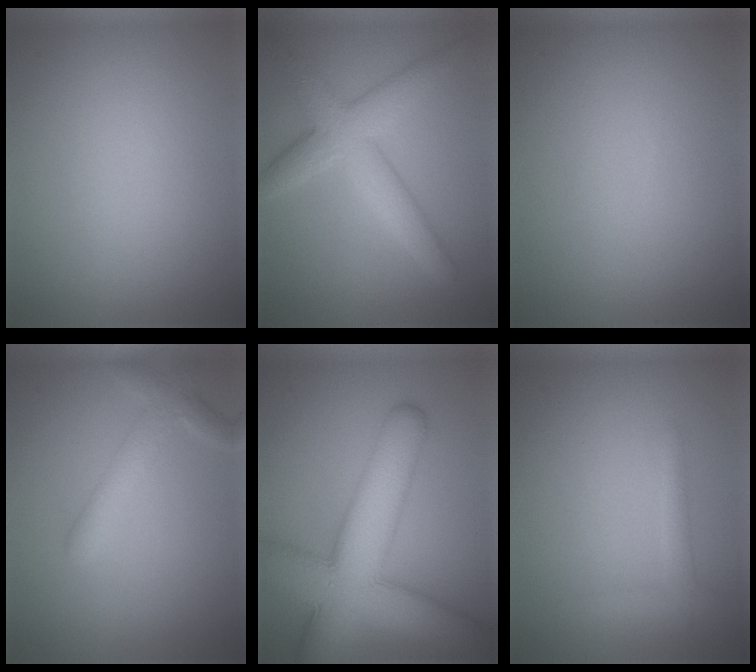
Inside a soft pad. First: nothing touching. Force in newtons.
{"total": 5.1, "press": 5.1, "slide": 0.1}
{"total": 0.0}
{"total": 2.8, "press": 2.8, "slide": 0.2}
{"total": 11.9, "press": 11.9, "slide": 0.3}
{"total": 1.6, "press": 1.6, "slide": 0.1}